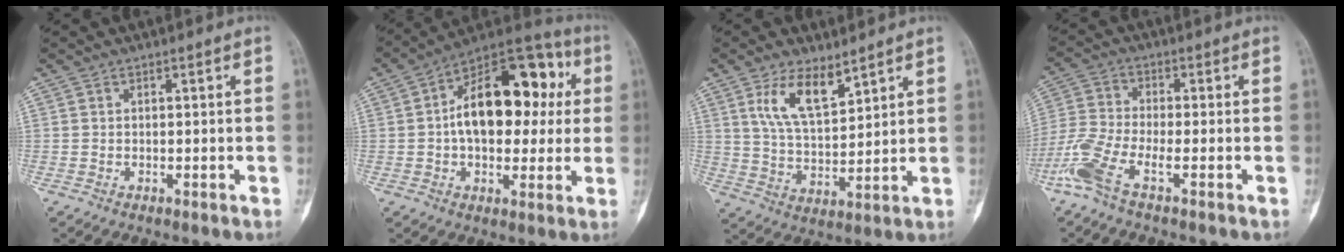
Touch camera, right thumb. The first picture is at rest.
{"total": 21.0, "force": [2.7, 12.1, 17.0], "torque": [-0.216, 0.032, 0.030]}
{"total": 9.6, "force": [5.7, 4.0, 6.6], "torque": [-0.112, -0.034, 0.117]}
{"total": 8.1, "force": [-4.2, 1.7, 6.7], "torque": [-0.179, 0.010, -0.097]}